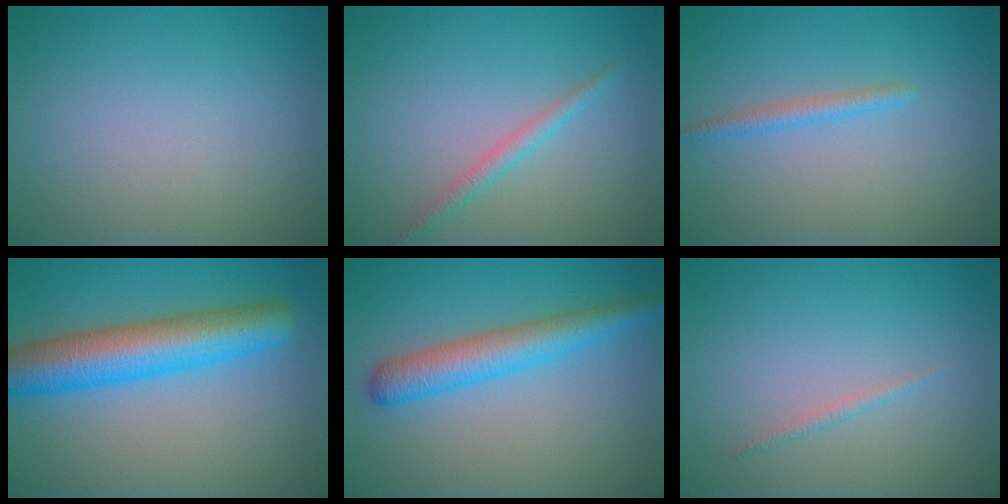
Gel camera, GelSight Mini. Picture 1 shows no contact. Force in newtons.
{"total": 1.6, "press": 1.6, "slide": 0.1}
{"total": 1.4, "press": 1.4, "slide": 0.0}
{"total": 8.1, "press": 8.1, "slide": 0.2}
{"total": 4.7, "press": 4.7, "slide": 0.2}
{"total": 0.7, "press": 0.7, "slide": 0.1}